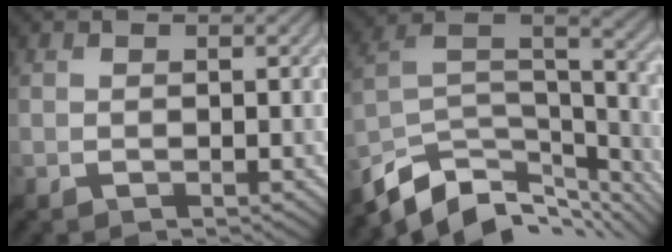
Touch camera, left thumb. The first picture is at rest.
{"total": 13.1, "force": [-9.2, 6.3, 7.0], "torque": [-0.169, -0.006, -0.155]}